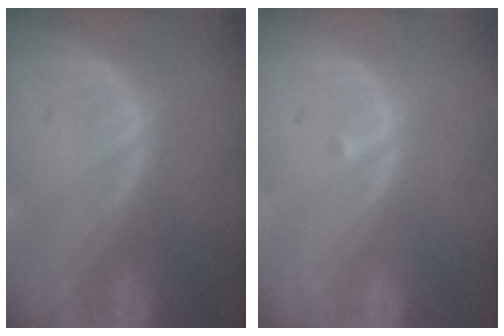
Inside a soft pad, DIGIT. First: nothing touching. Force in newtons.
{"total": 0.5, "press": 0.4, "slide": 0.3}